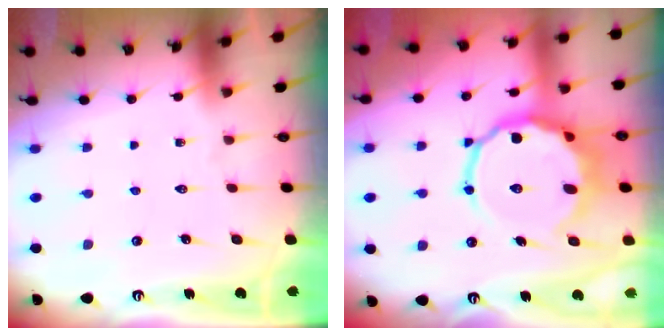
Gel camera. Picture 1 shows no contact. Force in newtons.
{"total": 13.8, "press": 13.5, "slide": 3.0}